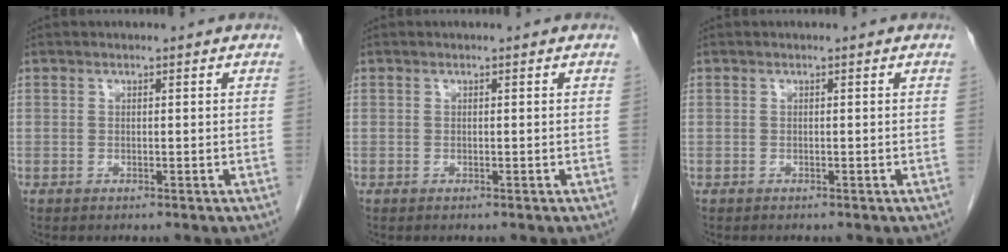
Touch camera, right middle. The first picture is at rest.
{"total": 0.0}
{"total": 0.0}